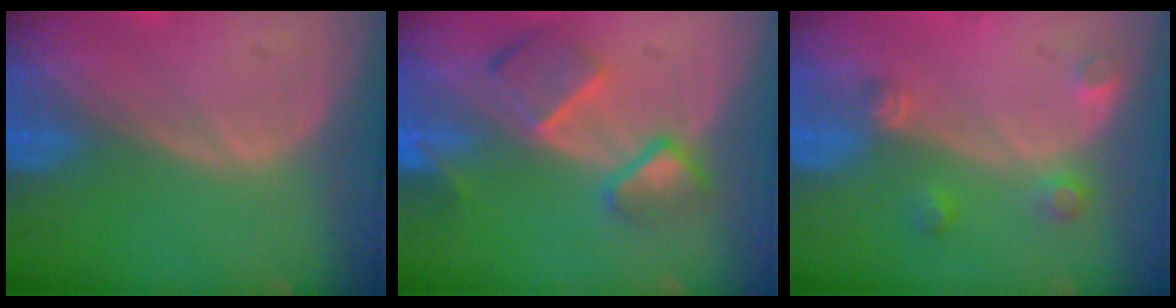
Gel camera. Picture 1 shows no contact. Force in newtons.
{"total": 7.3, "press": 6.6, "slide": 3.2}
{"total": 3.2, "press": 2.9, "slide": 1.3}